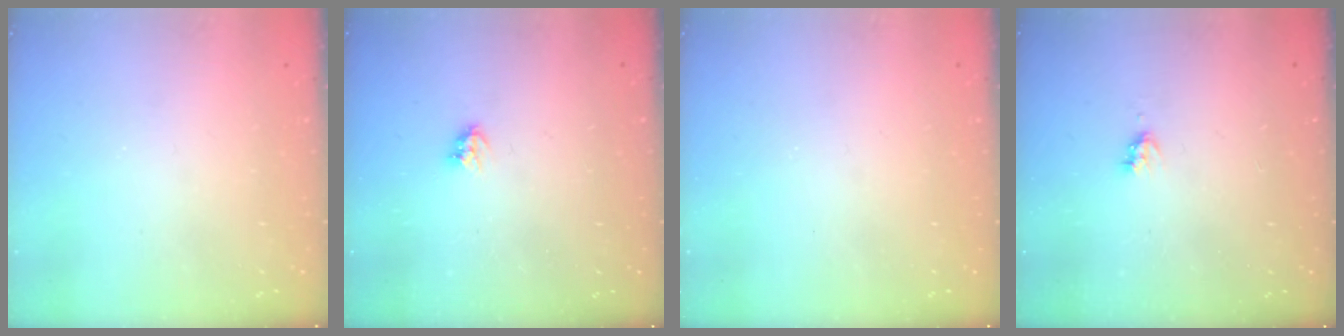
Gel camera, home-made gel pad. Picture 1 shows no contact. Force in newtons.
{"total": 3.5, "press": 3.4, "slide": 0.5}
{"total": 0.0}
{"total": 2.6, "press": 2.6, "slide": 0.4}